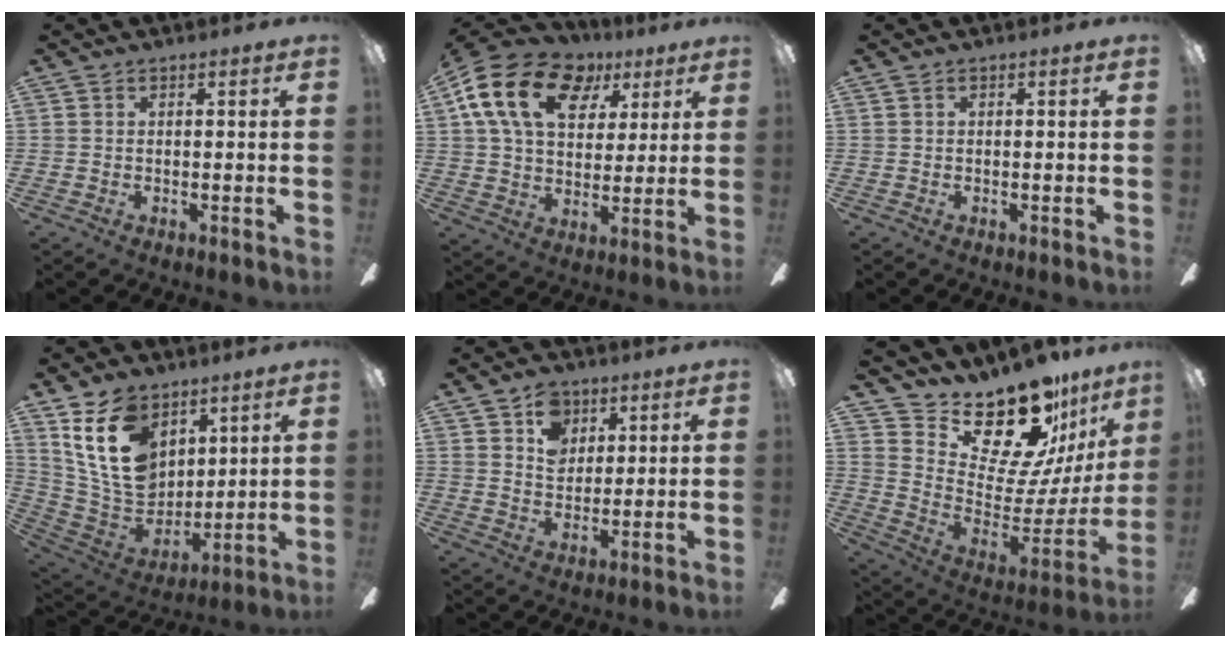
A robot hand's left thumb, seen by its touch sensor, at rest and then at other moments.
{"total": 19.0, "force": [8.4, 12.8, 11.3], "torque": [-0.200, -0.012, 0.151]}
{"total": 0.0}
{"total": 19.2, "force": [9.0, 13.2, 10.6], "torque": [-0.217, -0.035, 0.170]}
{"total": 8.2, "force": [4.4, 6.2, 3.2], "torque": [-0.044, -0.003, 0.079]}
{"total": 20.9, "force": [17.8, 7.2, 8.1], "torque": [-0.119, -0.159, 0.313]}